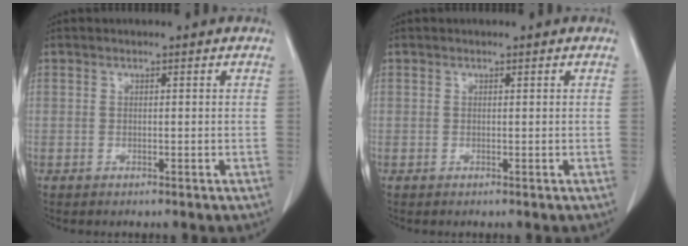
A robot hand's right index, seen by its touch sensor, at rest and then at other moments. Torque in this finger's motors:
{"motor_torque": [-0.06, 0.02, -0.02, -0.01]}